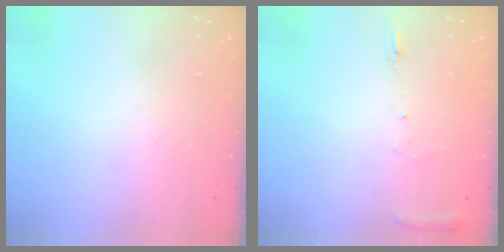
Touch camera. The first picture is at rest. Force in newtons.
{"total": 6.9, "press": 6.9, "slide": 0.7}